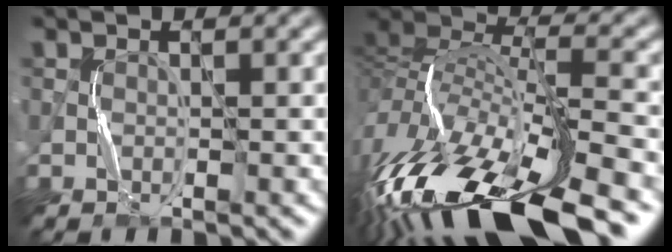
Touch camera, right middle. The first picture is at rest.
{"total": 16.3, "force": [-9.3, 5.9, 12.1], "torque": [-0.263, 0.003, -0.165]}